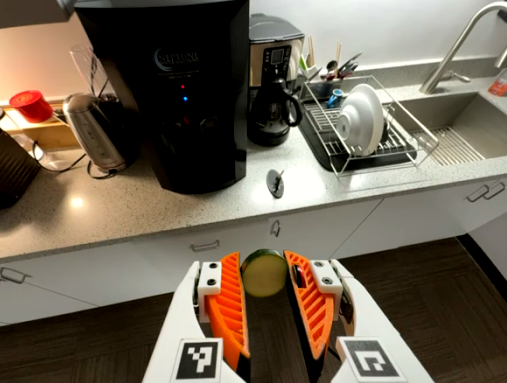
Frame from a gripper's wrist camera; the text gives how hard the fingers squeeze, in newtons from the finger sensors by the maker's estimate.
{"total": 10.4, "left": 10.4, "right": 10.5}